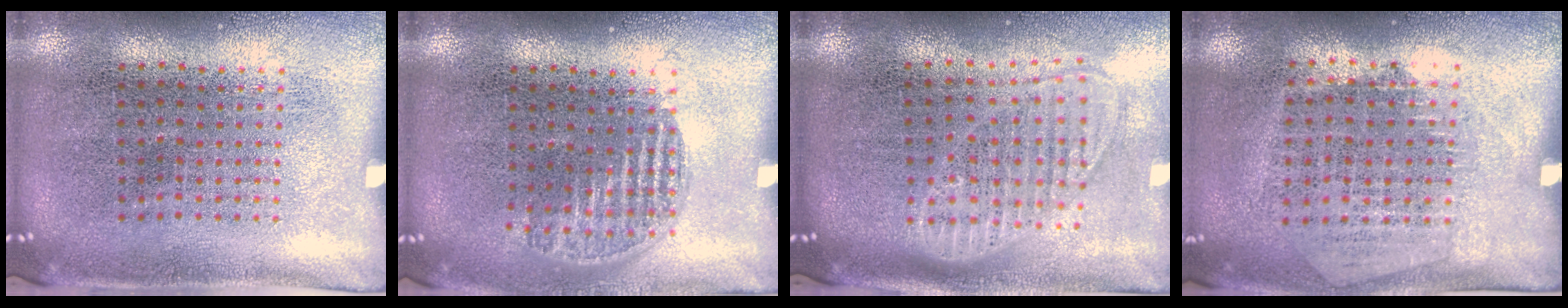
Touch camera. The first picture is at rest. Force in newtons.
{"total": 1.2, "press": 1.0, "slide": 0.6}
{"total": 1.8, "press": 1.4, "slide": 1.0}
{"total": 1.3, "press": 1.1, "slide": 0.6}